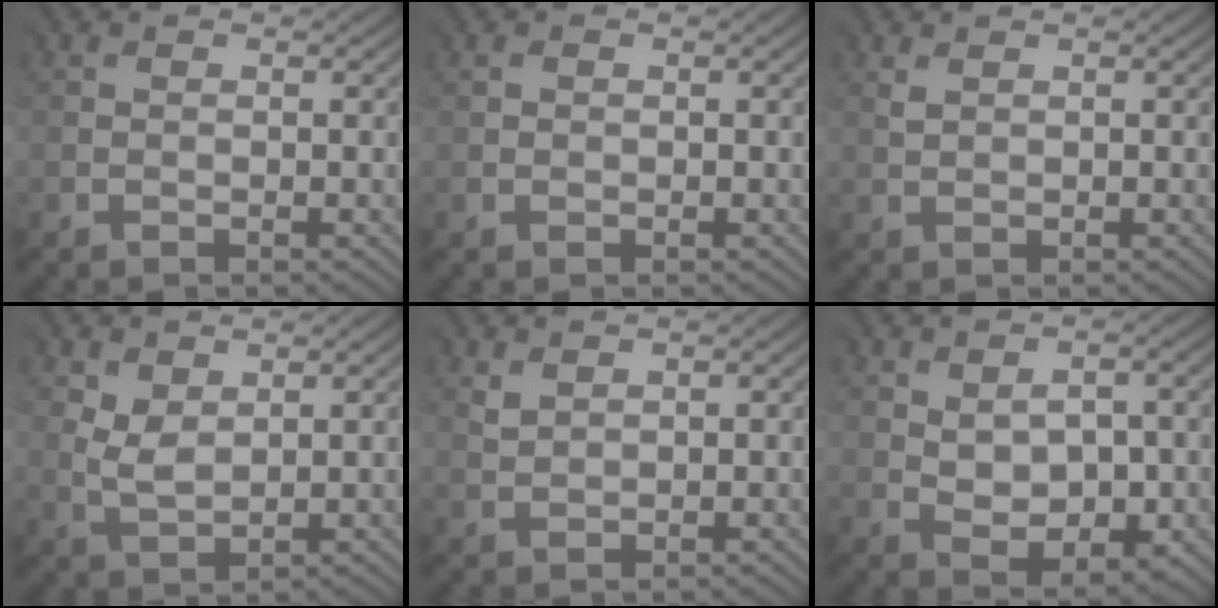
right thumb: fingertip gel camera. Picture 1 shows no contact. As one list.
[{"total": 0.6, "force": [0.2, 0.6, 0.2], "torque": [-0.001, 0.000, 0.003]}, {"total": 0.9, "force": [0.8, 0.3, 0.2], "torque": [-0.009, 0.001, 0.018]}, {"total": 3.0, "force": [1.7, 1.8, 1.7], "torque": [-0.047, -0.004, 0.038]}, {"total": 1.4, "force": [1.2, 0.6, 0.2], "torque": [-0.013, 0.001, 0.030]}, {"total": 5.5, "force": [0.0, 3.7, 4.1], "torque": [-0.070, -0.009, 0.006]}]